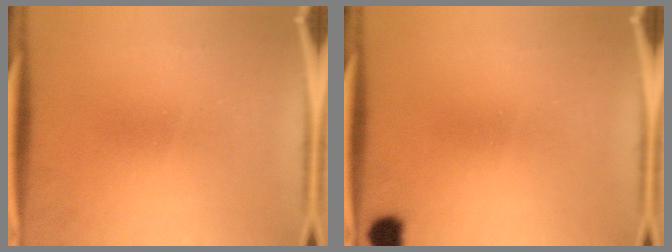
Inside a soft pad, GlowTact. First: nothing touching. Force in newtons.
{"total": 2.5}